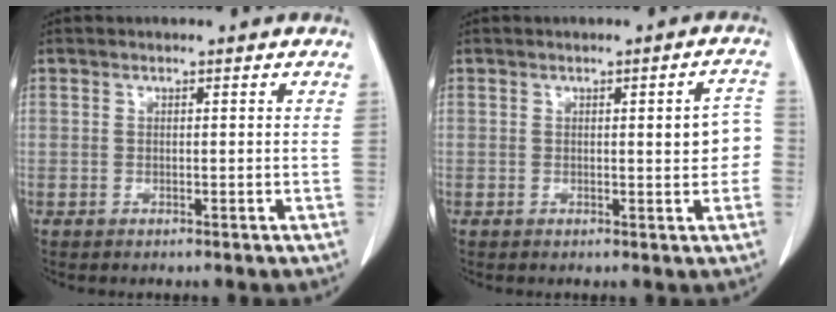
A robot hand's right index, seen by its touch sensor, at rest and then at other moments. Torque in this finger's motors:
{"motor_torque": [0.54, -0.16, 0.05, 0.02]}